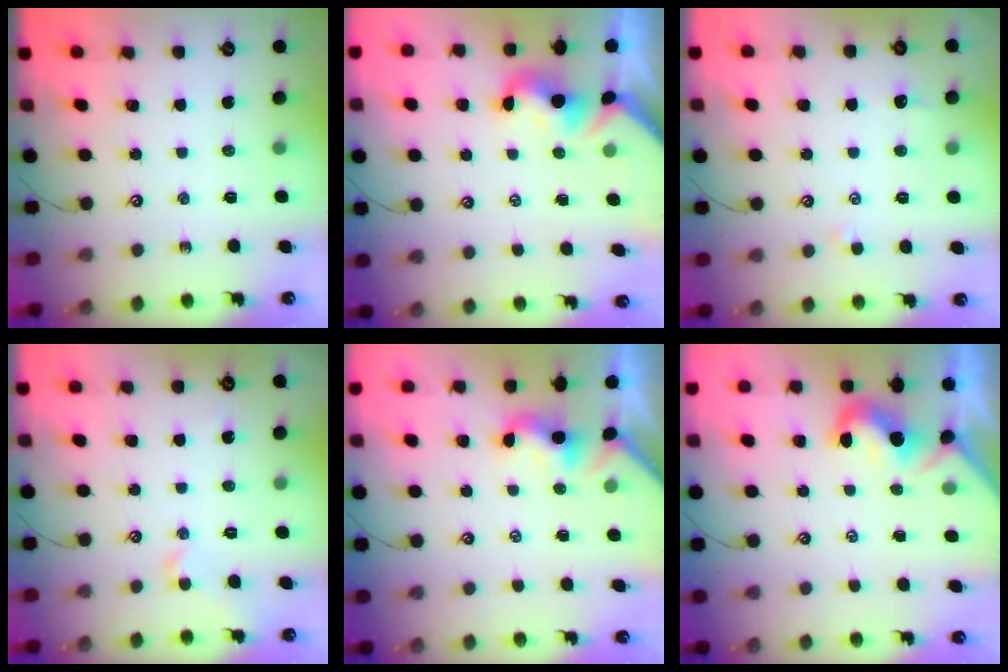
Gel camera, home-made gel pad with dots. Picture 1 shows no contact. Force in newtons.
{"total": 0.7, "press": 0.2, "slide": 0.7}
{"total": 1.0, "press": 0.8, "slide": 0.5}
{"total": 0.9, "press": 0.8, "slide": 0.5}
{"total": 2.0, "press": 2.0, "slide": 0.5}
{"total": 2.1, "press": 2.0, "slide": 0.6}